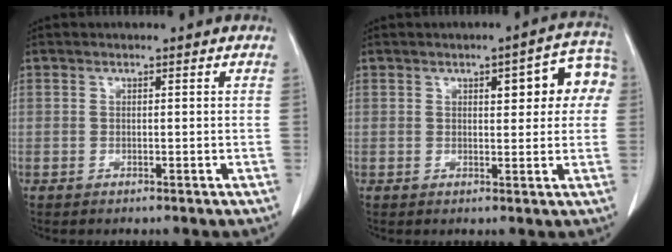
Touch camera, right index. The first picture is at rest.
{"total": 8.5, "force": [2.4, 2.9, 7.6], "torque": [-0.083, 0.026, 0.025]}